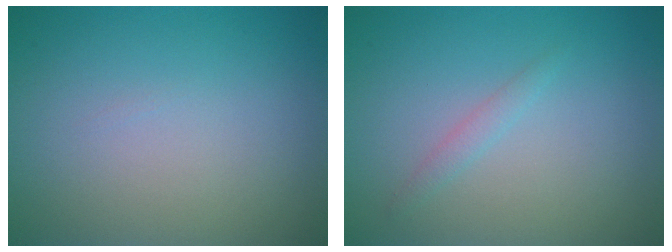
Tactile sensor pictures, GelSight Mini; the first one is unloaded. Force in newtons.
{"total": 1.0, "press": 1.0, "slide": 0.1}